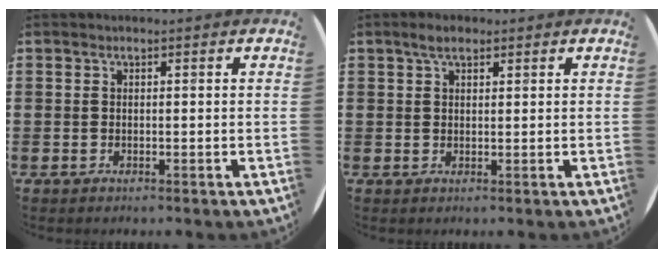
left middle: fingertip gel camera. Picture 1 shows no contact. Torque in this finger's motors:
{"motor_torque": [0.64, -0.24, -0.04, 0.00]}